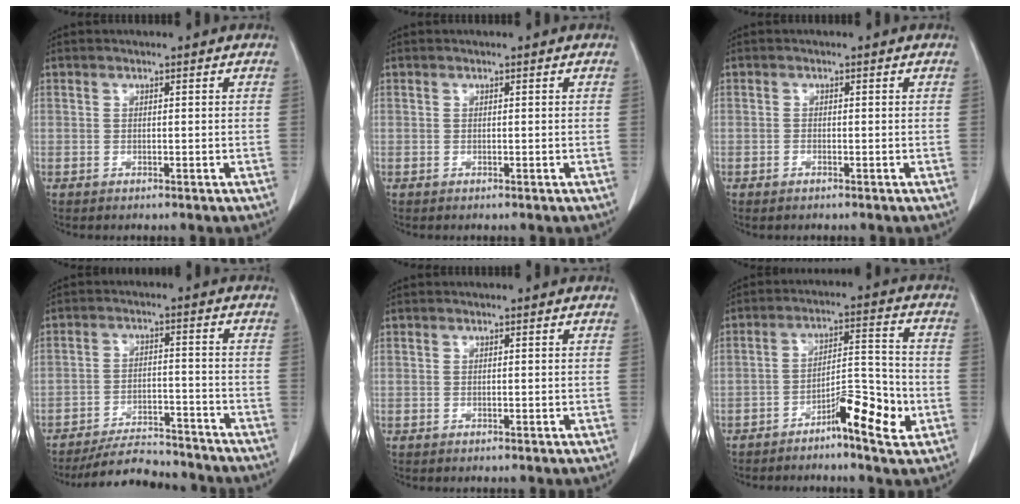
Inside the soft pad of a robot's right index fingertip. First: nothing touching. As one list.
[{"total": 0.0}, {"total": 0.7, "force": [-0.5, 0.2, 0.4], "torque": [-0.009, -0.001, -0.007]}, {"total": 10.9, "force": [-10.3, 2.2, 2.6], "torque": [-0.033, 0.005, -0.157]}, {"total": 0.0}, {"total": 8.9, "force": [-4.4, 1.6, 7.6], "torque": [-0.117, 0.015, -0.068]}]